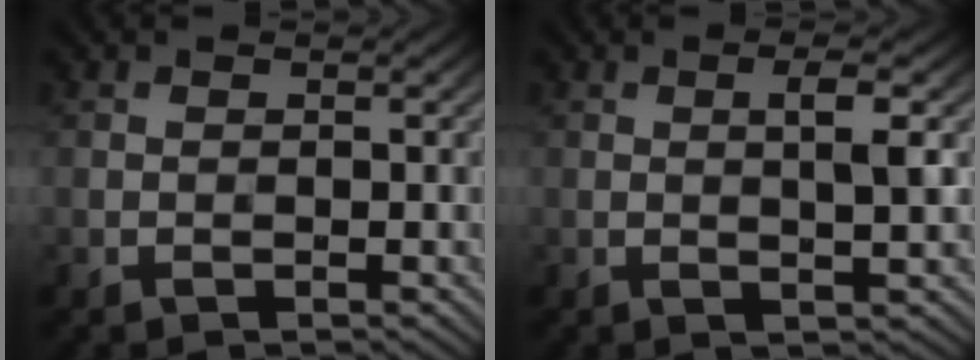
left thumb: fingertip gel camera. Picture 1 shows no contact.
{"total": 3.1, "force": [1.1, 0.1, 2.9], "torque": [-0.045, 0.008, 0.014]}